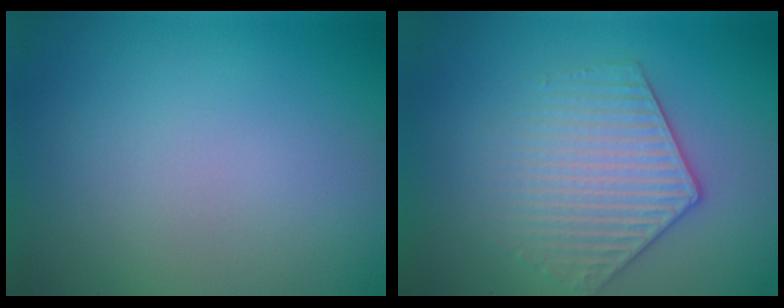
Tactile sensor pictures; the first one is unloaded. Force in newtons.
{"total": 4.0, "press": 3.5, "slide": 1.8}